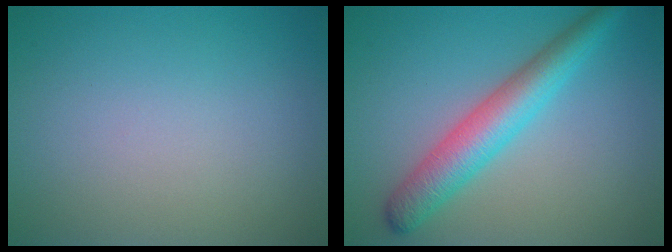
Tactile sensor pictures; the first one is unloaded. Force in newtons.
{"total": 5.0, "press": 5.0, "slide": 0.1}